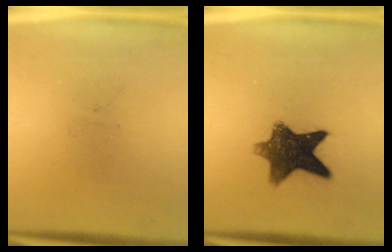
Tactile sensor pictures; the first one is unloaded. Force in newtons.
{"total": 10.2}